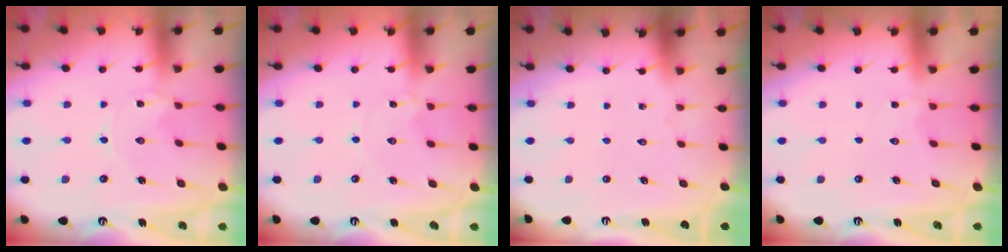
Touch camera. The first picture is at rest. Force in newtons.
{"total": 1.3, "press": 1.3, "slide": 0.2}
{"total": 0.0}
{"total": 2.0, "press": 1.9, "slide": 0.8}